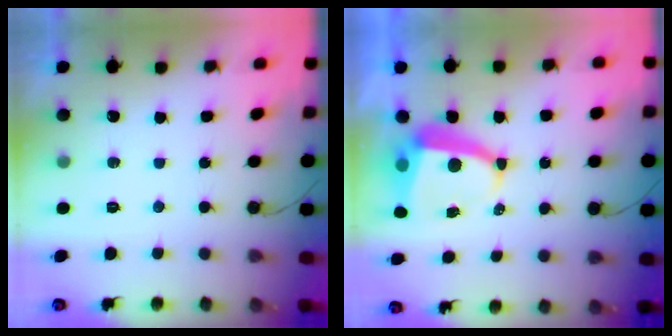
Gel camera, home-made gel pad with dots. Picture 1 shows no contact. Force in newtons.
{"total": 7.0, "press": 7.0, "slide": 0.5}